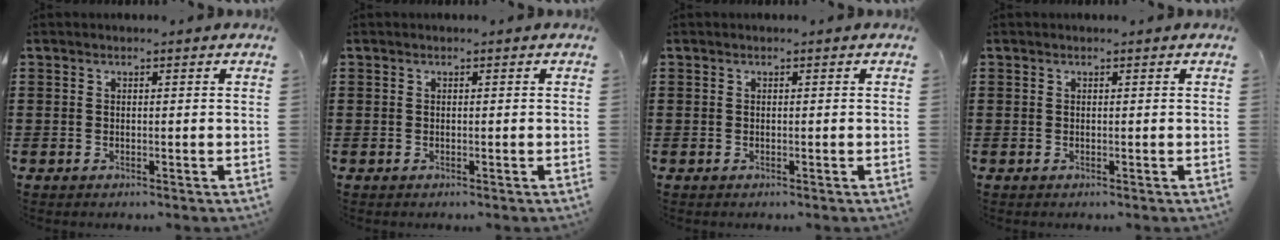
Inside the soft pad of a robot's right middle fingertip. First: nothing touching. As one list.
[{"total": 0.0}, {"total": 0.0}, {"total": 0.0}]